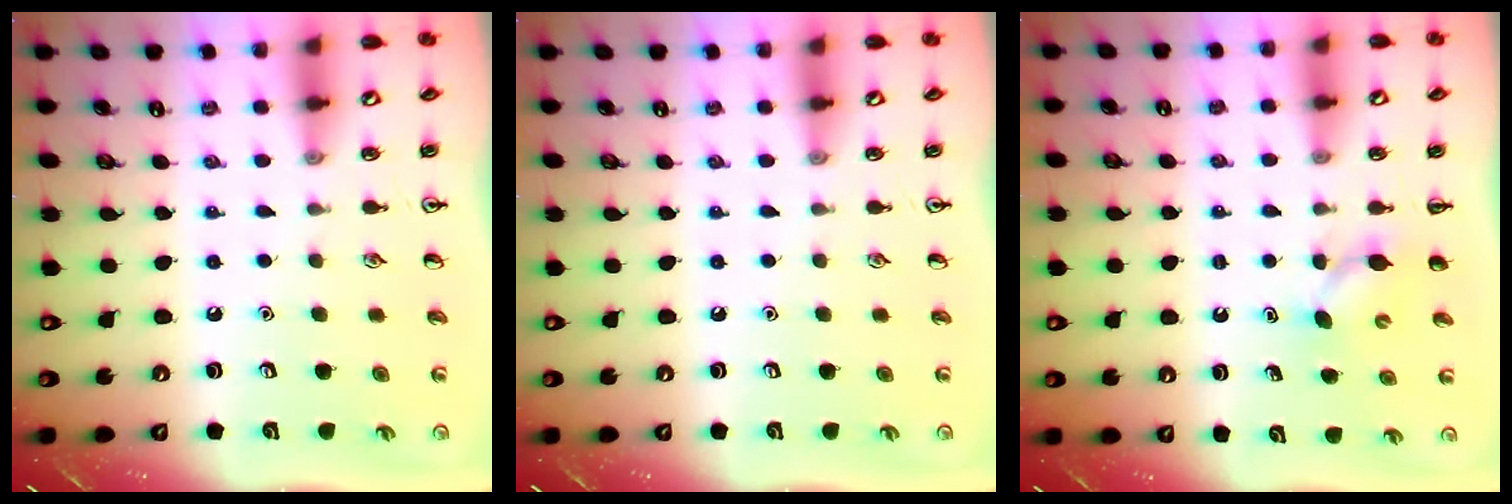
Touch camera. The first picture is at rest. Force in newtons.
{"total": 0.0}
{"total": 4.5, "press": 4.4, "slide": 1.3}